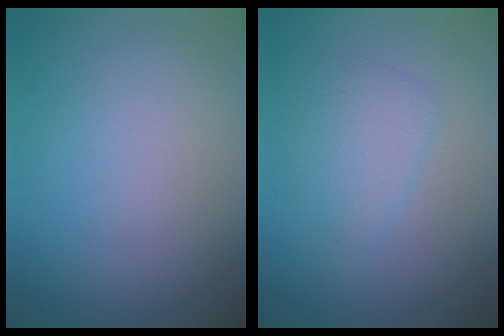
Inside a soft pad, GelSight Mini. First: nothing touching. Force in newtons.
{"total": 2.6, "press": 2.6, "slide": 0.1}